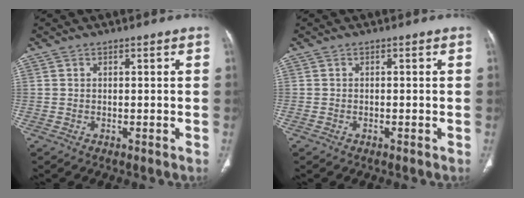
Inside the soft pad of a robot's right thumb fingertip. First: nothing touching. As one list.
[{"total": 0.0}]